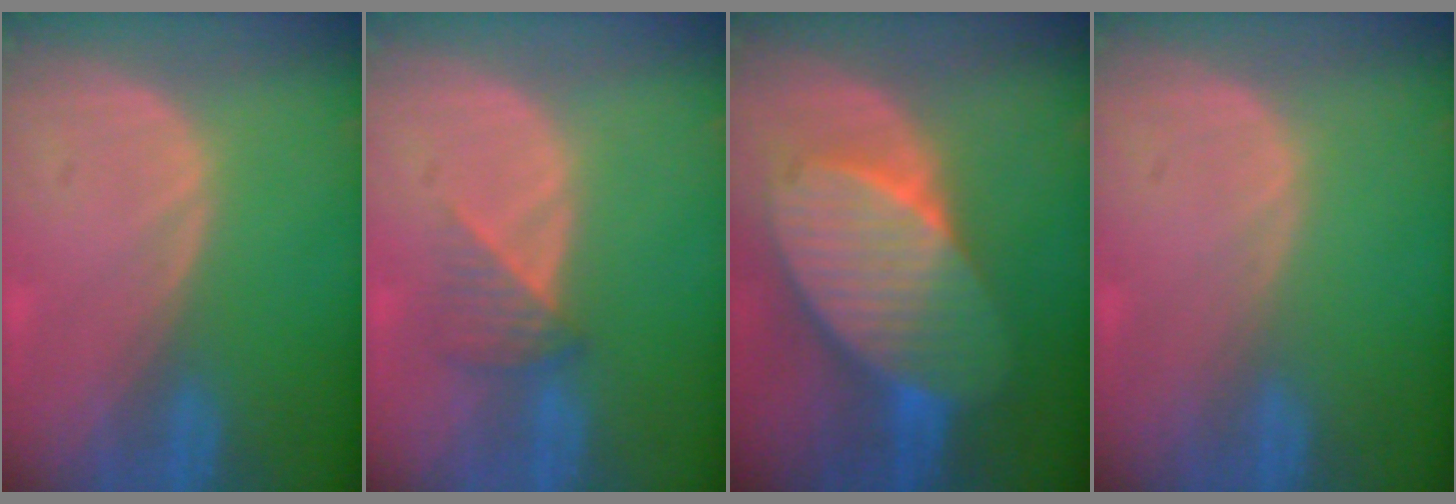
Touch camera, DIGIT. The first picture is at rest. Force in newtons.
{"total": 3.2, "press": 3.0, "slide": 1.1}
{"total": 10.5, "press": 10.5, "slide": 0.6}
{"total": 0.0}